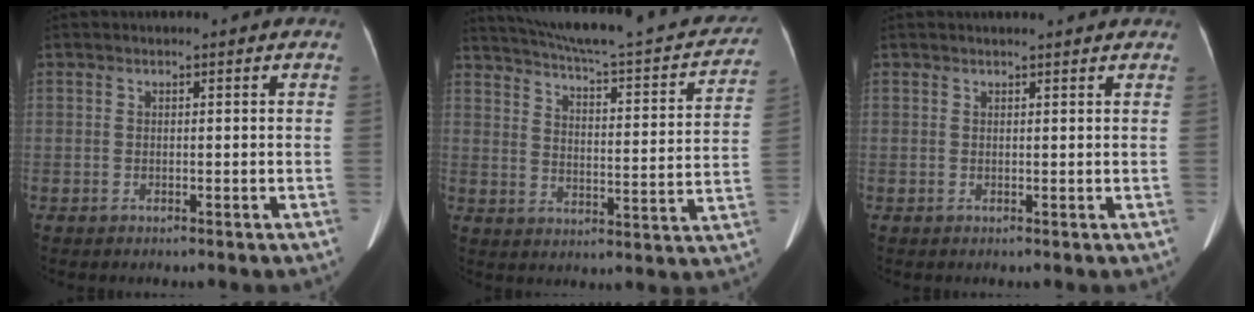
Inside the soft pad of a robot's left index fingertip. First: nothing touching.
{"total": 25.9, "force": [22.7, 4.2, 11.7], "torque": [-0.181, -0.023, 0.288]}
{"total": 3.8, "force": [3.6, 0.2, 1.3], "torque": [-0.018, 0.013, 0.039]}